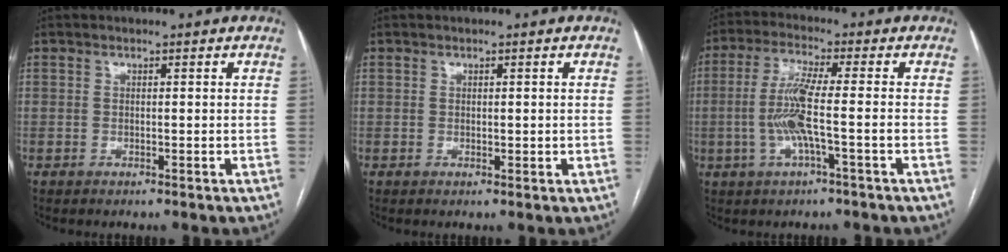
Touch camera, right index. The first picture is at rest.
{"total": 1.1, "force": [0.2, 0.6, 0.9], "torque": [-0.011, -0.003, 0.003]}
{"total": 7.7, "force": [-1.4, 0.1, 7.5], "torque": [-0.158, 0.004, -0.030]}